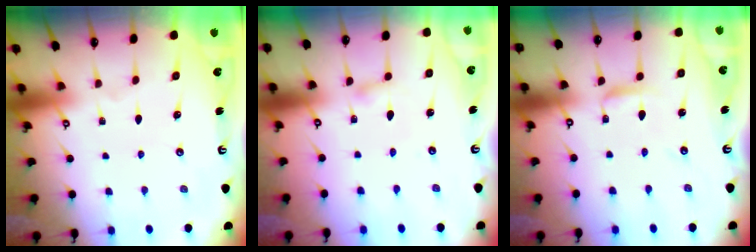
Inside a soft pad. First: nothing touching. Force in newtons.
{"total": 1.7, "press": 1.7, "slide": 0.2}
{"total": 2.9, "press": 2.8, "slide": 0.3}